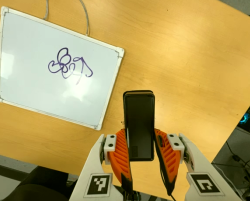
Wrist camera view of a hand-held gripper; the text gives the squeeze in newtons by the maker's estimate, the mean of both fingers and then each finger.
{"total": 5.5, "left": 4.2, "right": 6.7}